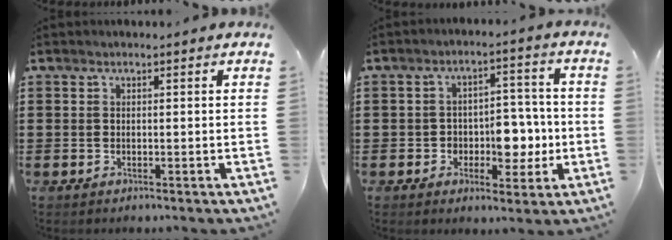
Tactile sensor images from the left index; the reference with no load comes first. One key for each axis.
{"total": 6.5, "fx": -1.4, "fy": 4.8, "fz": 4.2, "tx": -0.068, "ty": 0.010, "tz": -0.029}